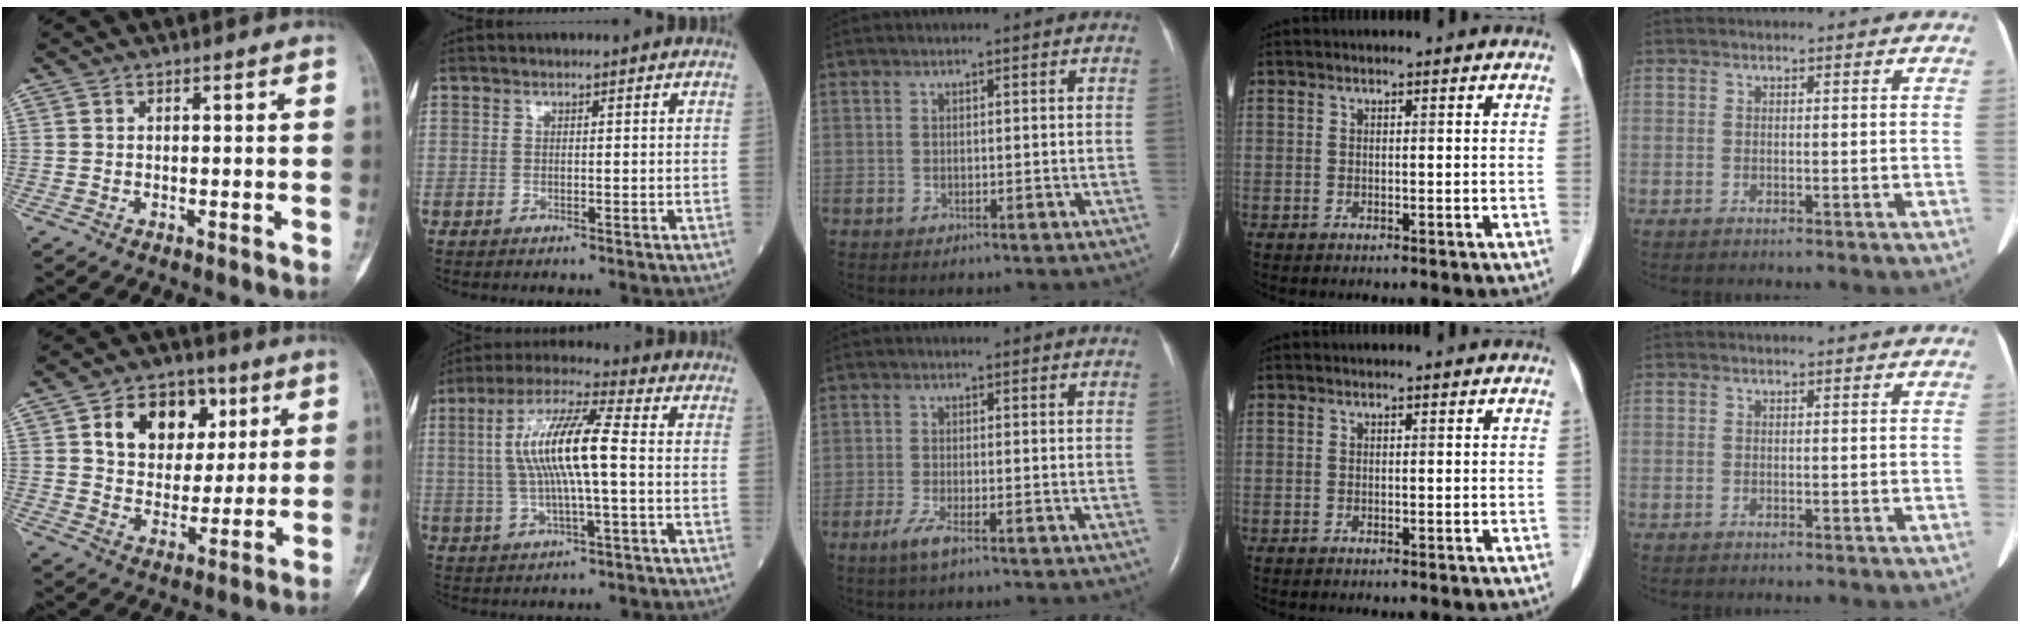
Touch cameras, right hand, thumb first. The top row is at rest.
{"thumb": {"total": 13.9, "force": [5.2, 10.2, 7.9], "torque": [-0.078, -0.008, 0.086]}, "index": {"total": 11.7, "force": [0.4, 1.3, 11.6], "torque": [-0.228, 0.016, 0.006]}, "middle": {"total": 2.7, "force": [-1.7, 0.2, 2.1], "torque": [-0.050, -0.007, -0.038]}}